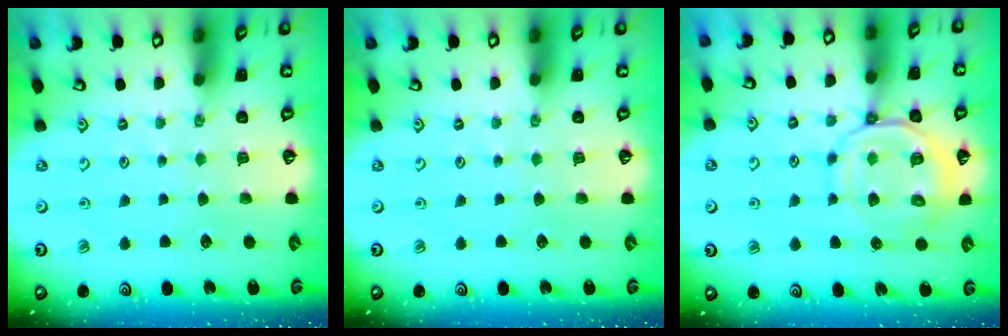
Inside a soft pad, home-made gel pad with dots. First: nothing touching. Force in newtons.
{"total": 0.0}
{"total": 11.5, "press": 11.4, "slide": 1.5}